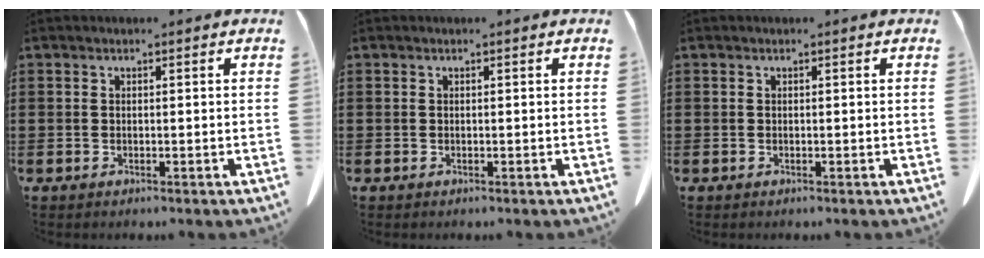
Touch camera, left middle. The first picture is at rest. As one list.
[{"total": 0.0}, {"total": 0.0}]